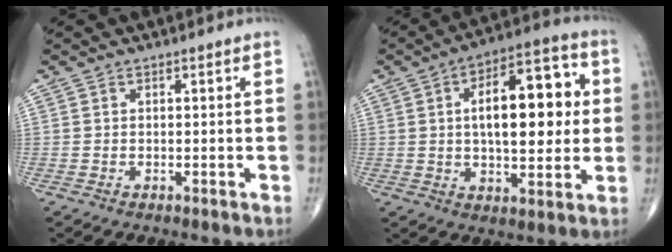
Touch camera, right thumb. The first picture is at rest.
{"total": 18.3, "force": [2.6, 8.4, 16.1], "torque": [-0.209, 0.015, 0.035]}